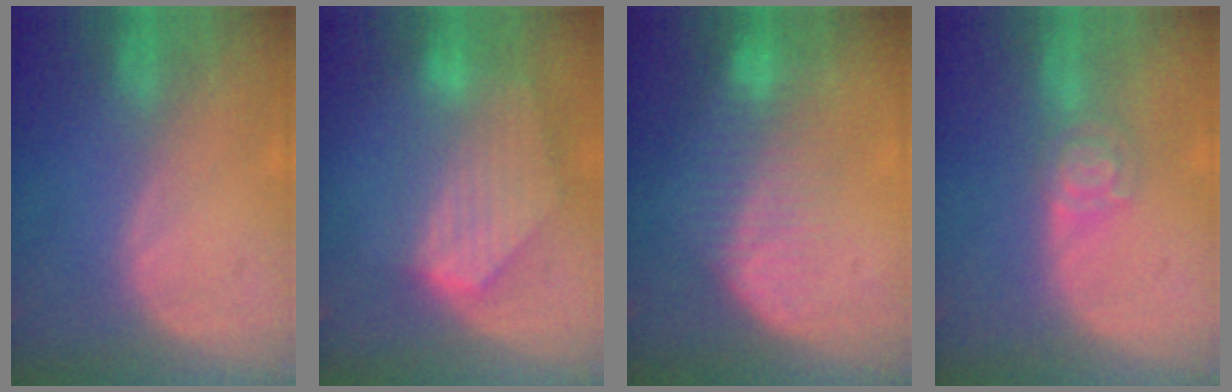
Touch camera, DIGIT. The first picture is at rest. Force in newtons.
{"total": 9.0, "press": 8.0, "slide": 4.2}
{"total": 8.1, "press": 7.0, "slide": 4.0}
{"total": 5.1, "press": 4.4, "slide": 2.5}